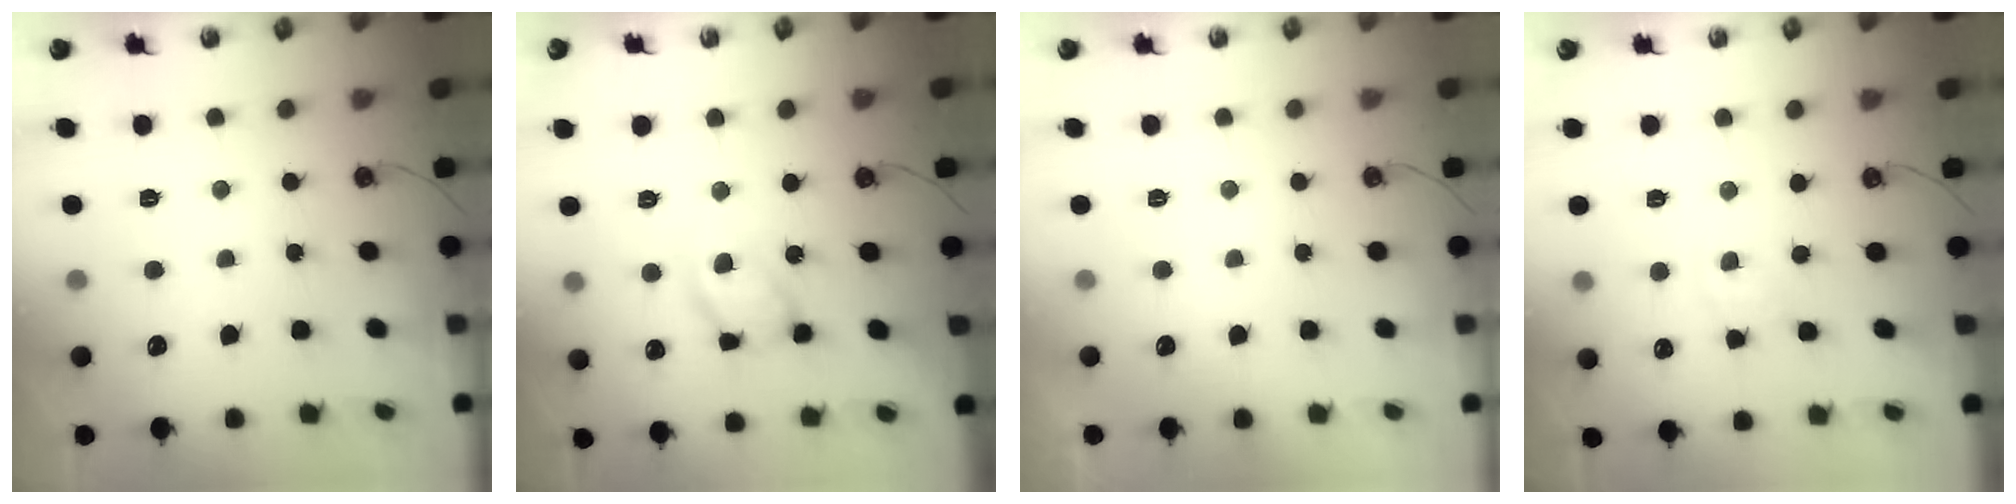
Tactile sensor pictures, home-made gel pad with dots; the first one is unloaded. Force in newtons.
{"total": 13.0, "press": 13.0, "slide": 0.9}
{"total": 0.0}
{"total": 2.2, "press": 2.2, "slide": 0.3}